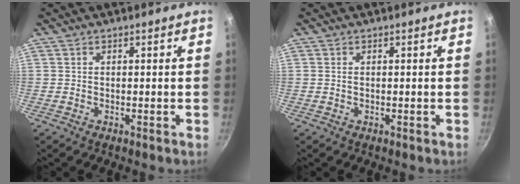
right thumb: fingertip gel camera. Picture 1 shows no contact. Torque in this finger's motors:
{"motor_torque": [-0.11, 0.13, -0.34, 0.15, 0.07]}